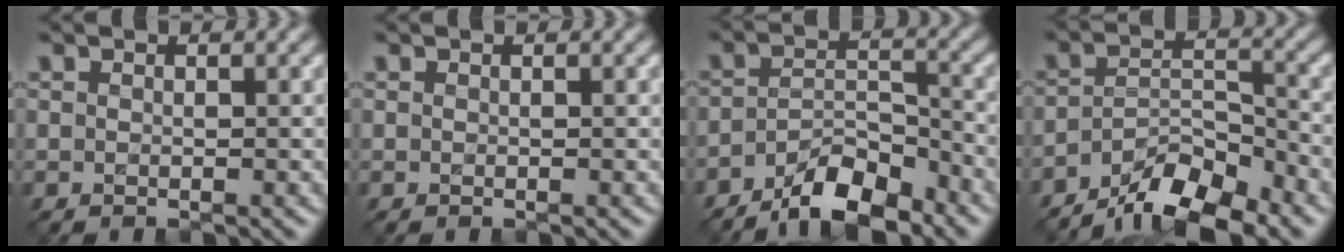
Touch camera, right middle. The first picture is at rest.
{"total": 0.0}
{"total": 6.2, "force": [-4.7, 2.0, 3.5], "torque": [-0.057, 0.005, -0.083]}
{"total": 7.6, "force": [-5.8, 2.4, 4.2], "torque": [-0.064, 0.003, -0.107]}